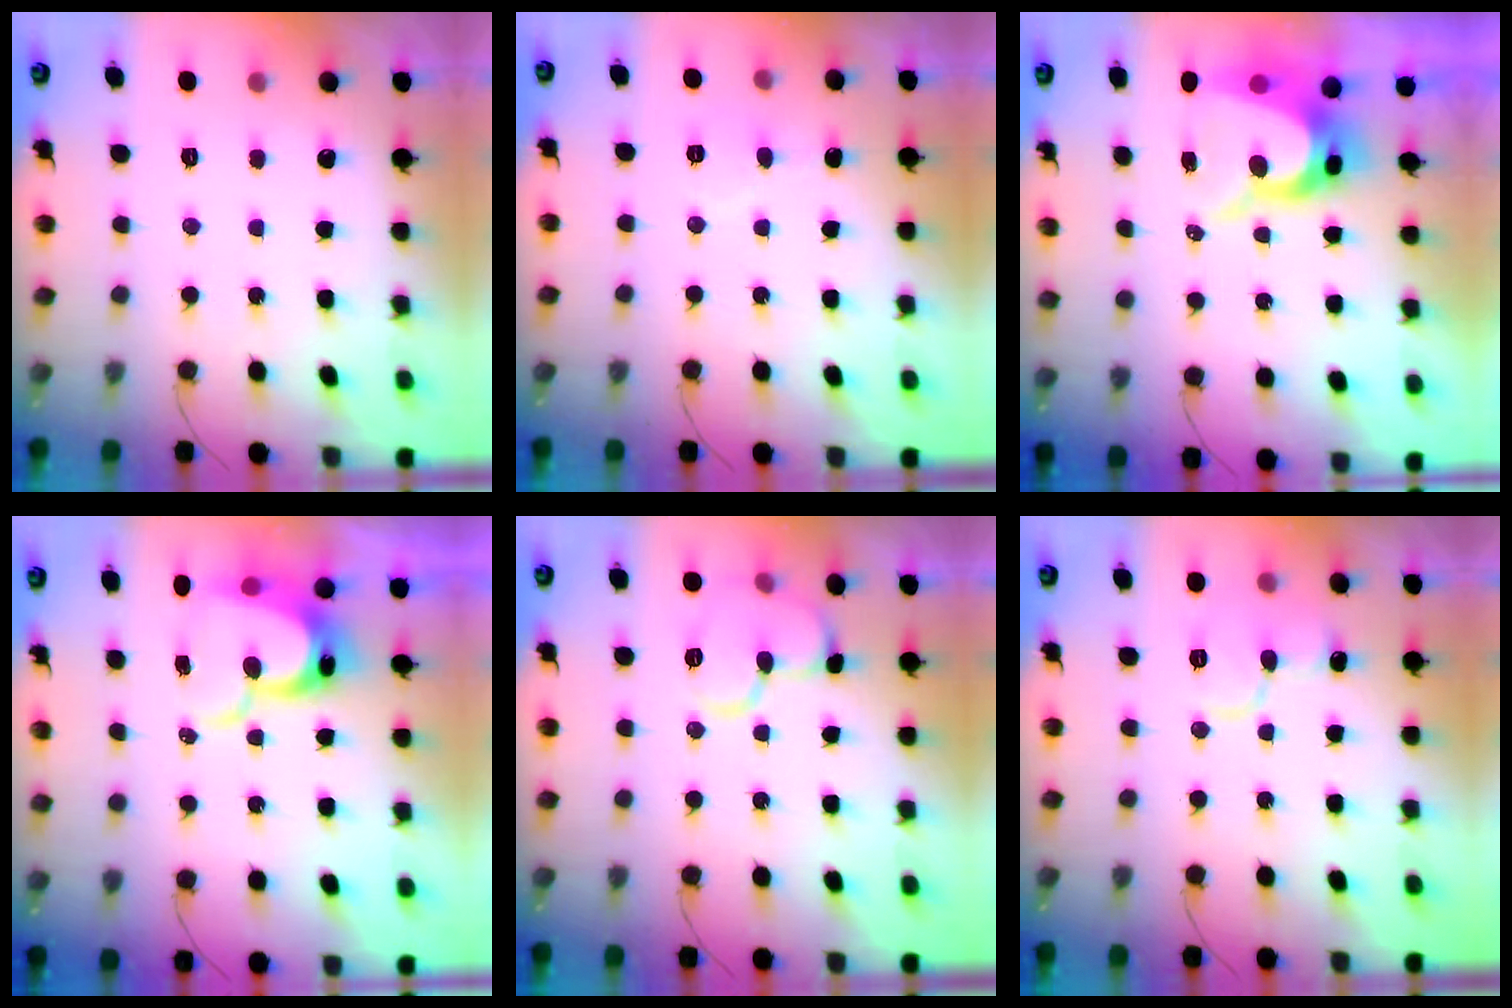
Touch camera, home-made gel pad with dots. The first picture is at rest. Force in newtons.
{"total": 4.8, "press": 4.7, "slide": 0.4}
{"total": 9.4, "press": 9.4, "slide": 0.9}
{"total": 12.7, "press": 12.6, "slide": 1.4}
{"total": 10.8, "press": 10.8, "slide": 0.3}
{"total": 10.2, "press": 10.1, "slide": 1.4}